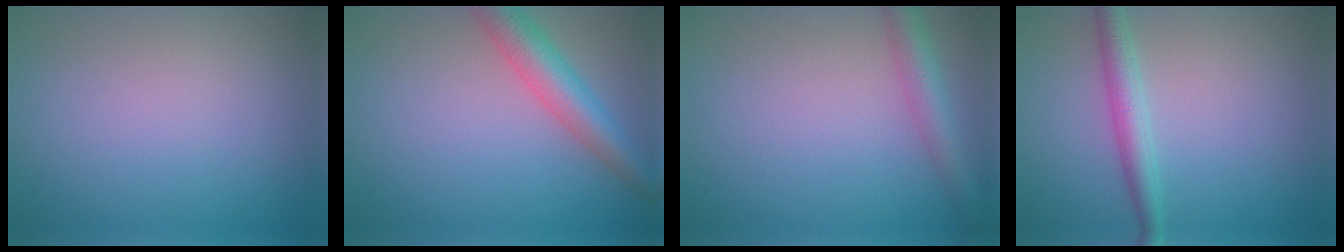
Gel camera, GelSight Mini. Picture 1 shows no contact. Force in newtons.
{"total": 5.0, "press": 5.0, "slide": 0.2}
{"total": 3.4, "press": 3.4, "slide": 0.1}
{"total": 3.0, "press": 3.0, "slide": 0.1}